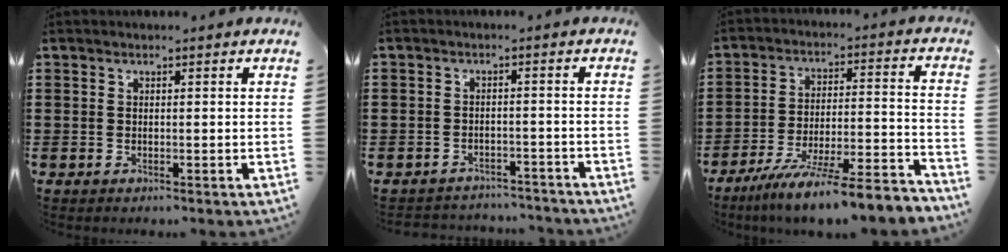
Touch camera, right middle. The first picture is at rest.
{"total": 2.8, "force": [-2.7, 0.6, -0.5], "torque": [0.001, 0.003, -0.062]}
{"total": 9.6, "force": [-8.4, -0.6, 4.6], "torque": [-0.071, 0.001, -0.161]}